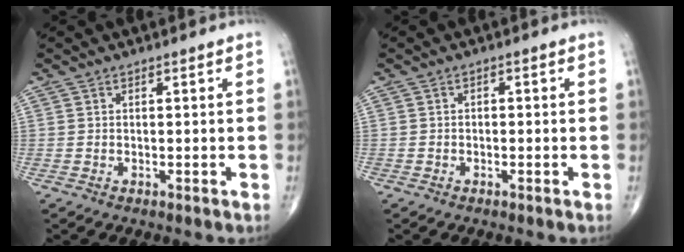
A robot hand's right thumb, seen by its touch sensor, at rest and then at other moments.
{"total": 0.8, "force": [-0.2, 0.6, 0.4], "torque": [0.001, 0.004, -0.006]}